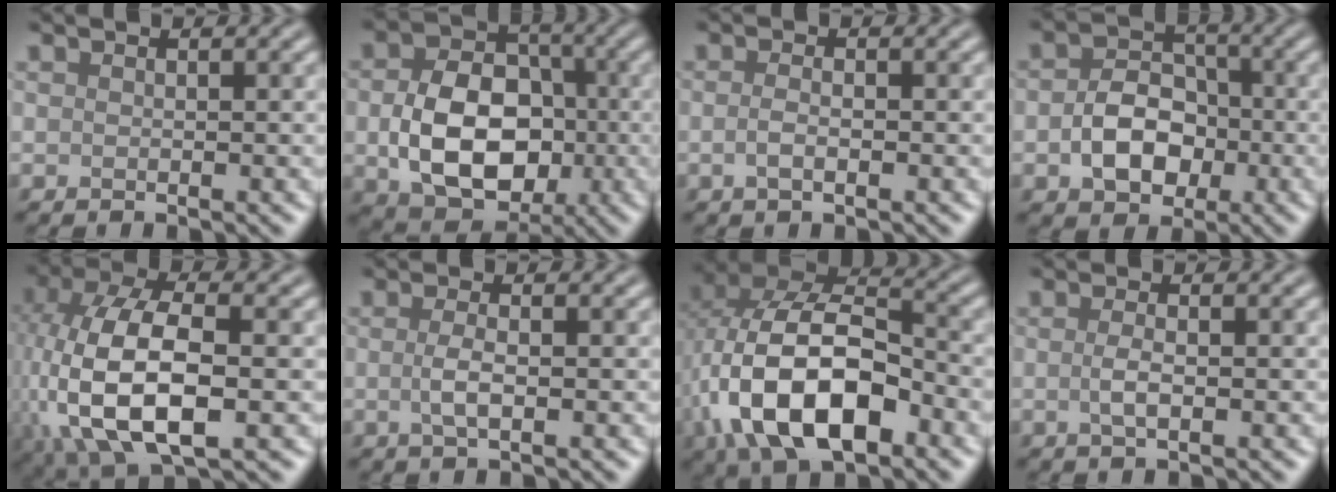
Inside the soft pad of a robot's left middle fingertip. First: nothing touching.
{"total": 9.4, "force": [-1.3, 6.8, 6.3], "torque": [-0.120, -0.009, -0.014]}
{"total": 1.4, "force": [-0.5, 0.6, 1.2], "torque": [-0.029, -0.001, -0.011]}
{"total": 5.2, "force": [-1.3, 3.8, 3.2], "torque": [-0.053, 0.000, -0.021]}
{"total": 12.5, "force": [-2.2, 6.1, 10.7], "torque": [-0.236, -0.005, -0.040]}
{"total": 1.8, "force": [-0.2, 0.6, 1.7], "torque": [-0.039, -0.001, -0.006]}
{"total": 12.9, "force": [-3.7, 7.2, 10.0], "torque": [-0.203, -0.006, -0.074]}
{"total": 1.5, "force": [-0.2, 0.4, 1.4], "torque": [-0.032, -0.001, -0.006]}